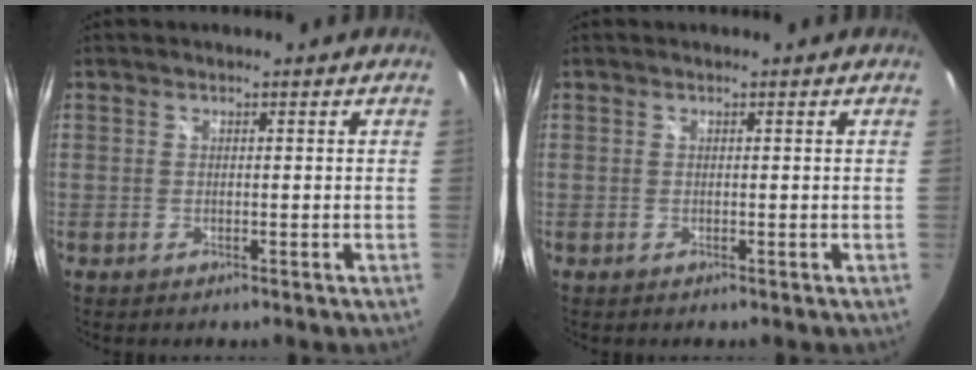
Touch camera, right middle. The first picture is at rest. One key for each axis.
{"total": 0.0}